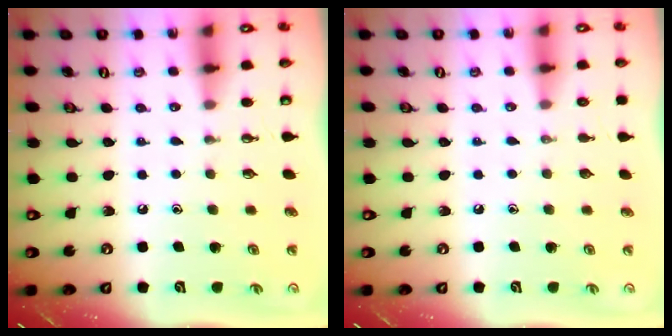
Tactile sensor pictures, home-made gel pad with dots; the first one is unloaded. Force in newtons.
{"total": 0.0}